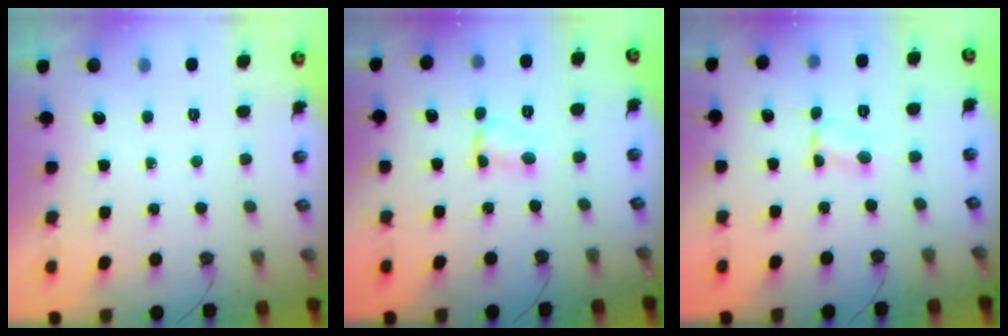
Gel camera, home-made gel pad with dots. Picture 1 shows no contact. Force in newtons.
{"total": 2.3, "press": 2.3, "slide": 0.1}
{"total": 1.8, "press": 1.8, "slide": 0.2}